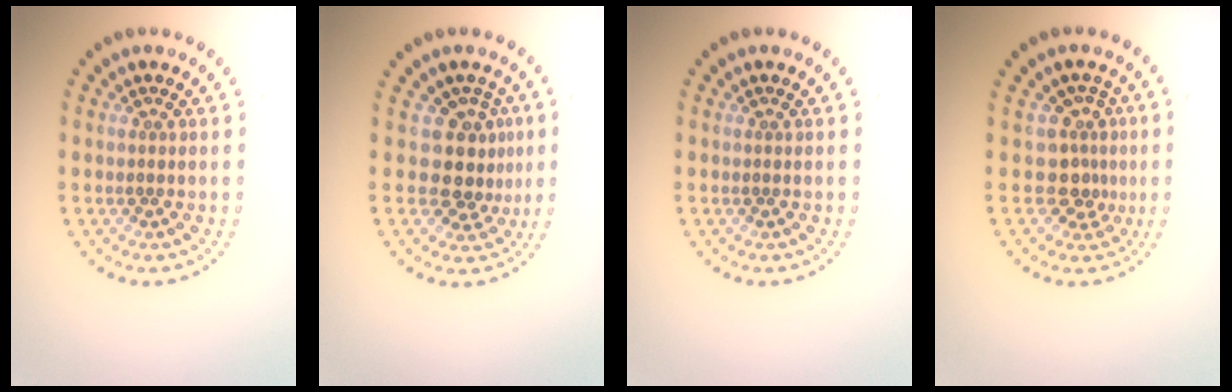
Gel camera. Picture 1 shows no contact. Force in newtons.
{"total": 3.3, "press": 2.5, "slide": 2.1}
{"total": 0.0}
{"total": 2.8, "press": 2.0, "slide": 1.9}